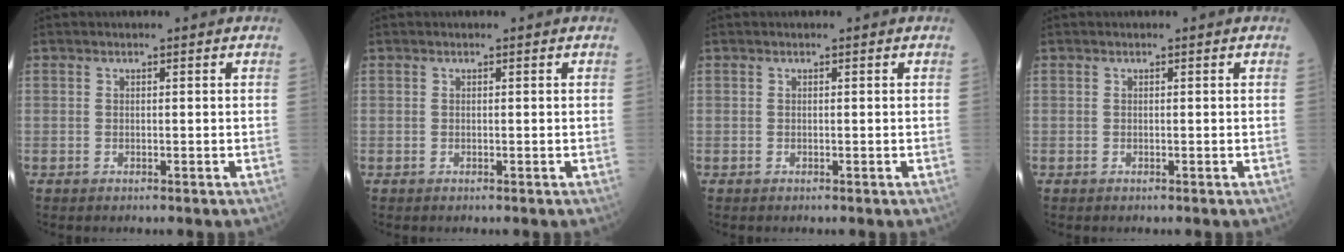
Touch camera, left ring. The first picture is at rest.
{"total": 0.0}
{"total": 0.0}
{"total": 0.0}